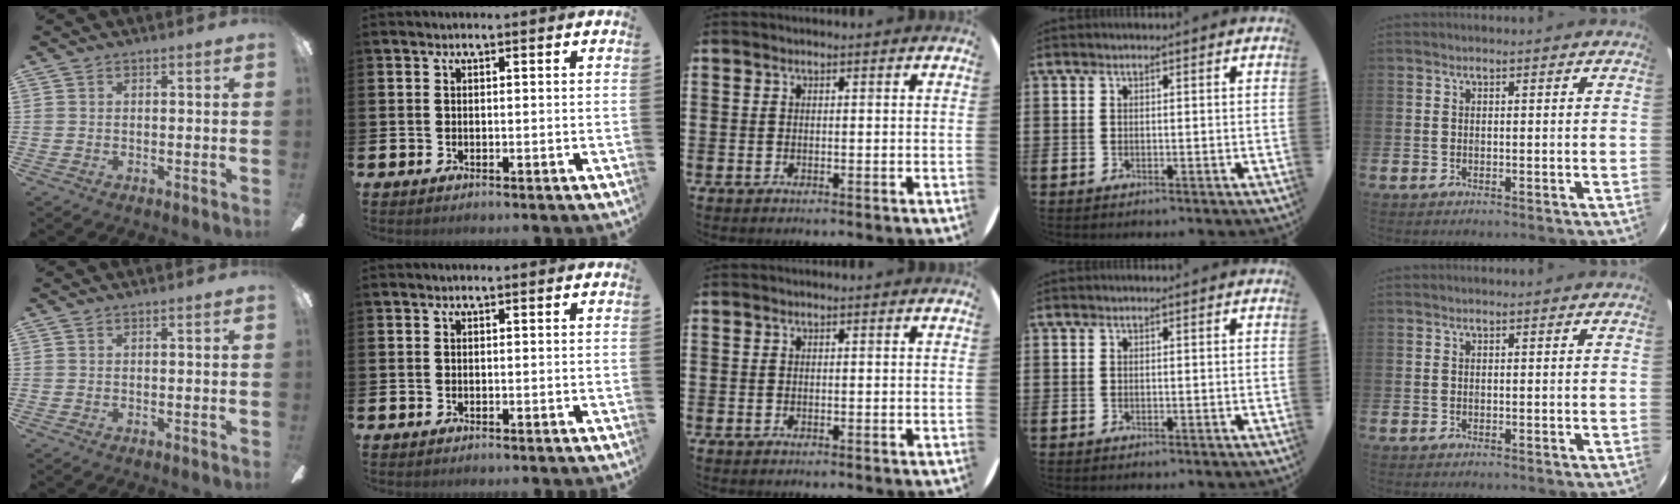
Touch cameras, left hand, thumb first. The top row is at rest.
{}